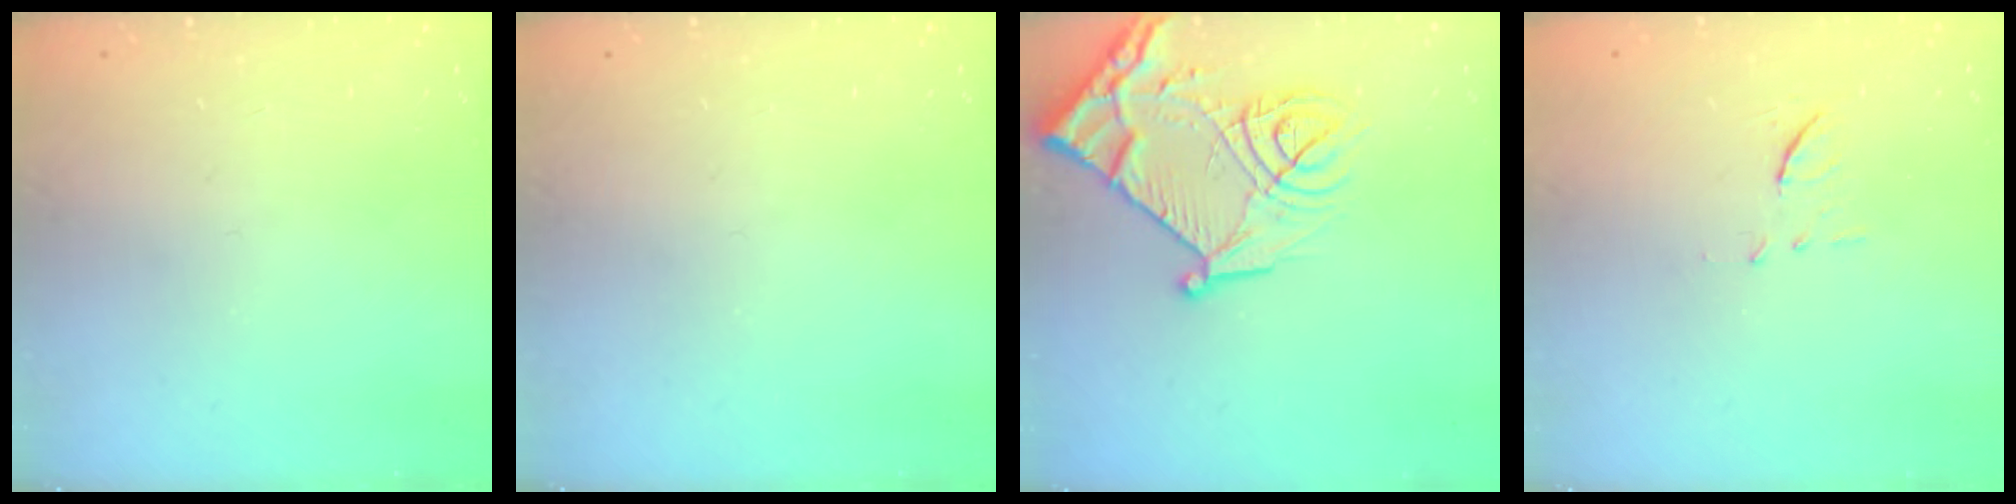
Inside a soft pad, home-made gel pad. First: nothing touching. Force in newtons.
{"total": 0.0}
{"total": 16.3, "press": 16.3, "slide": 1.8}
{"total": 6.8, "press": 6.6, "slide": 1.8}